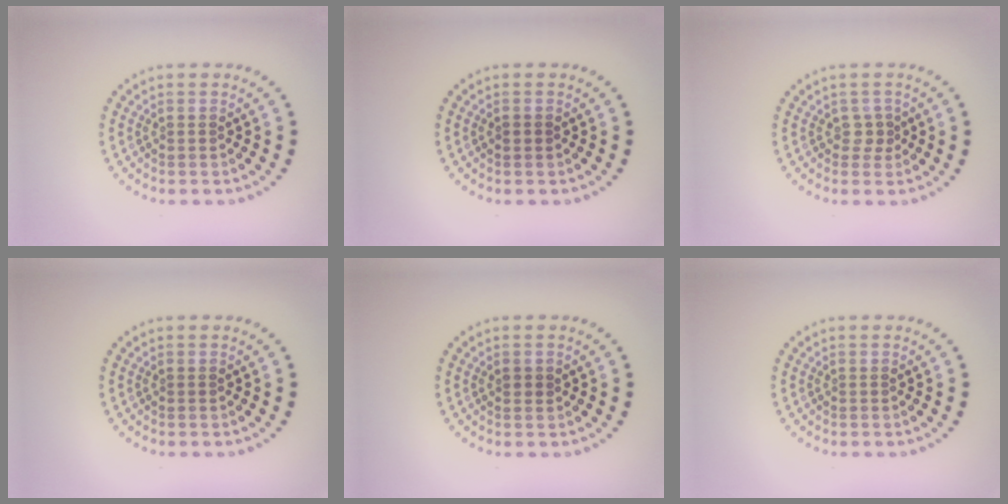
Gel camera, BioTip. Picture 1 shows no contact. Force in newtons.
{"total": 0.9, "press": 0.9, "slide": 0.2}
{"total": 1.1, "press": 0.8, "slide": 0.7}
{"total": 0.0}
{"total": 0.9, "press": 0.8, "slide": 0.3}
{"total": 0.0}